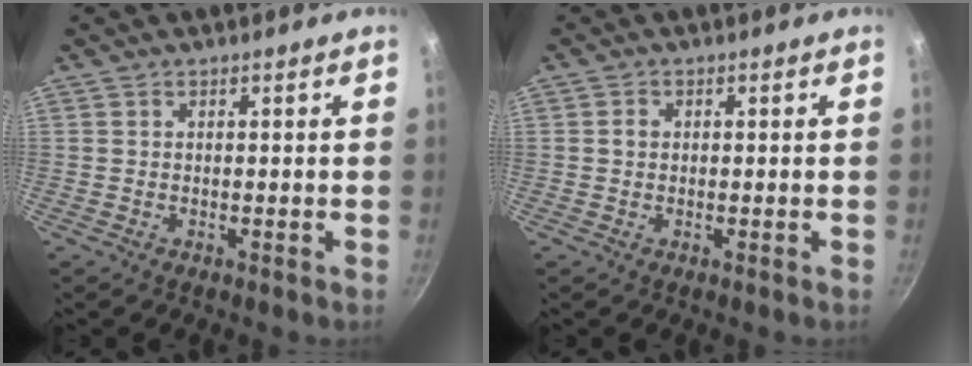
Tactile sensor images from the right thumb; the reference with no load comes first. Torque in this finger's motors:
{"motor_torque": [-0.06, 0.25, 0.36, 0.26, -0.01]}